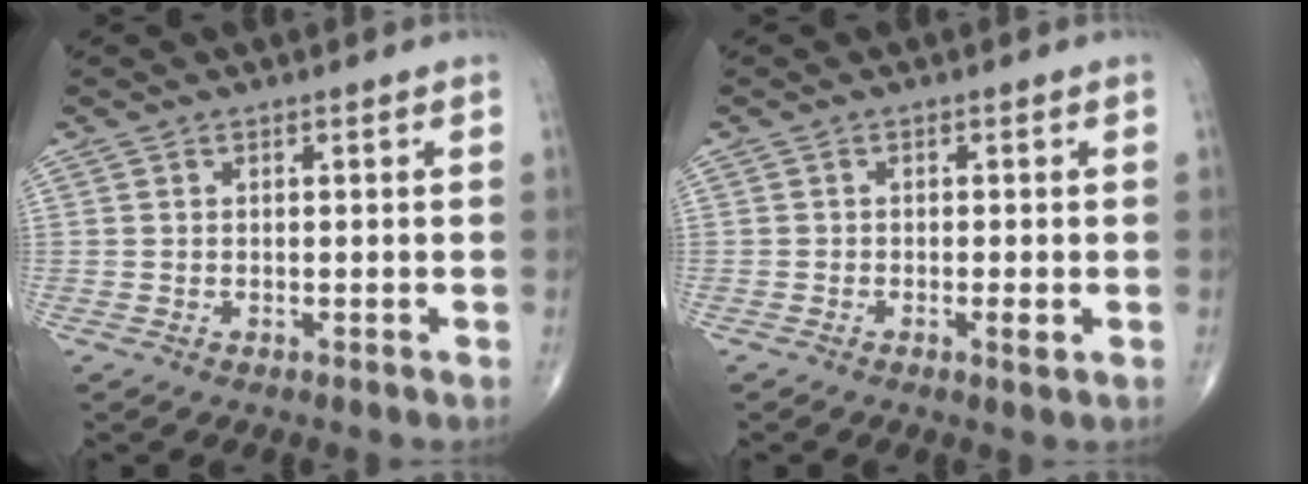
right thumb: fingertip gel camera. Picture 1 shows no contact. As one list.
[{"total": 1.5, "force": [-0.4, 0.4, 1.4], "torque": [-0.026, -0.005, -0.009]}]